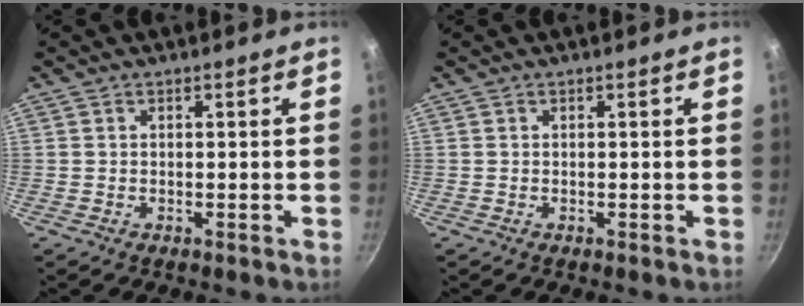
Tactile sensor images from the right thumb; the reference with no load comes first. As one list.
[{"total": 0.0}]